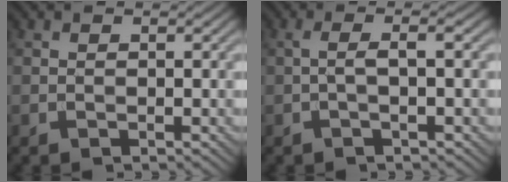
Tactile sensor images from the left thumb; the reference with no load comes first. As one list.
[{"total": 2.6, "force": [-0.2, 0.4, 2.5], "torque": [-0.043, 0.009, -0.012]}]